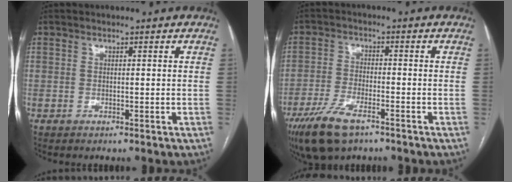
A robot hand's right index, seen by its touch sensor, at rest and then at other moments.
{"total": 8.6, "force": [-5.6, 2.7, 5.9], "torque": [-0.118, -0.014, -0.097]}